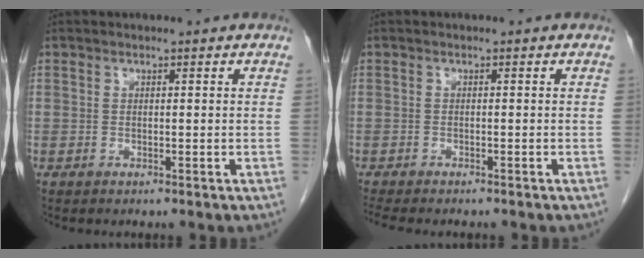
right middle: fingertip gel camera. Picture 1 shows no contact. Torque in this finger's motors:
{"motor_torque": [0.26, -0.21, 0.03, 0.01]}